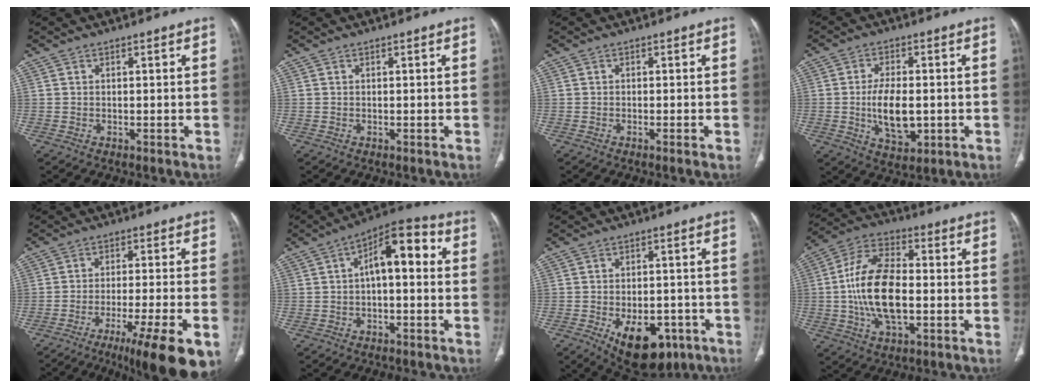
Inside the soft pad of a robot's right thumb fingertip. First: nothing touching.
{"total": 0.0}
{"total": 0.8, "force": [-0.5, 0.0, 0.7], "torque": [-0.016, -0.001, -0.008]}
{"total": 9.4, "force": [-1.1, 5.0, 7.9], "torque": [-0.130, -0.005, -0.012]}
{"total": 14.6, "force": [-8.3, 1.6, 12.0], "torque": [-0.160, 0.016, -0.124]}
{"total": 10.8, "force": [1.1, 5.0, 9.5], "torque": [-0.125, 0.039, 0.005]}
{"total": 13.6, "force": [-6.2, 7.7, 9.2], "torque": [-0.109, 0.017, -0.076]}
{"total": 16.0, "force": [-1.7, 8.4, 13.5], "torque": [-0.262, 0.021, -0.033]}